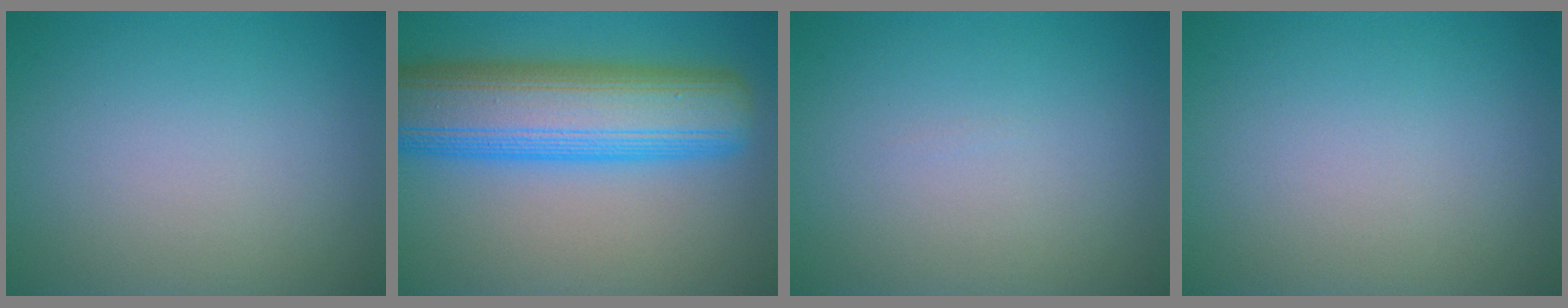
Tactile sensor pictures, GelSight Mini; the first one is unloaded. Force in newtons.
{"total": 12.1, "press": 12.1, "slide": 0.5}
{"total": 0.0}
{"total": 0.0}